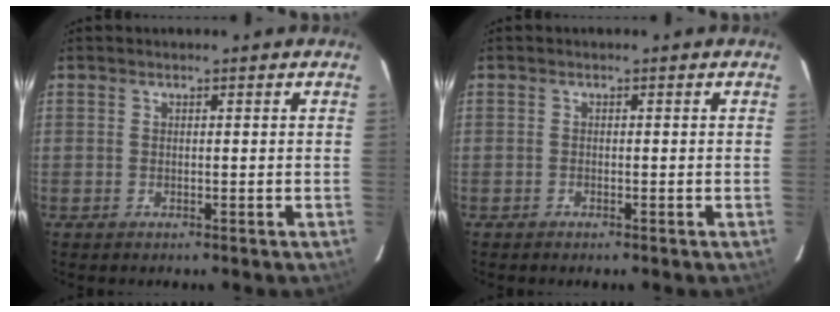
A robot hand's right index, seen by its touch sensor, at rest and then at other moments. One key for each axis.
{"total": 0.5, "fx": -0.5, "fy": 0.1, "fz": 0.2, "tx": -0.009, "ty": -0.001, "tz": -0.007}